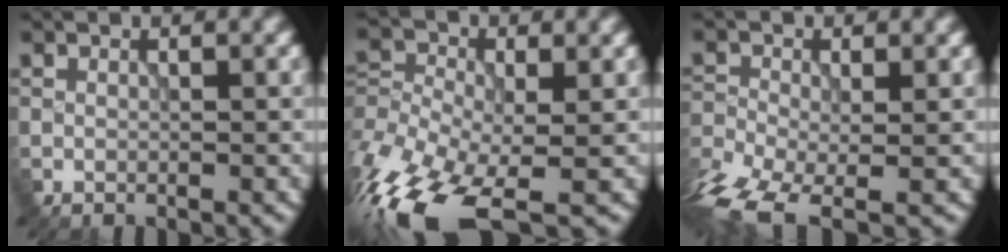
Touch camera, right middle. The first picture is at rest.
{"total": 12.2, "force": [-7.0, 5.5, 8.4], "torque": [-0.191, -0.022, -0.130]}
{"total": 7.6, "force": [-4.6, 3.4, 5.0], "torque": [-0.106, -0.024, -0.097]}